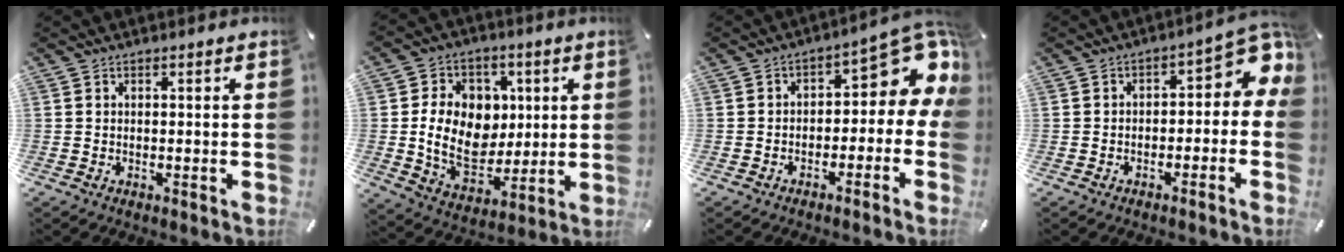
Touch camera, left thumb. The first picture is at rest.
{"total": 15.3, "force": [1.3, 12.5, 8.8], "torque": [-0.160, -0.001, 0.032]}
{"total": 9.9, "force": [2.9, 5.7, 7.5], "torque": [-0.083, -0.027, 0.048]}
{"total": 7.1, "force": [1.2, 4.3, 5.5], "torque": [-0.062, -0.013, 0.015]}